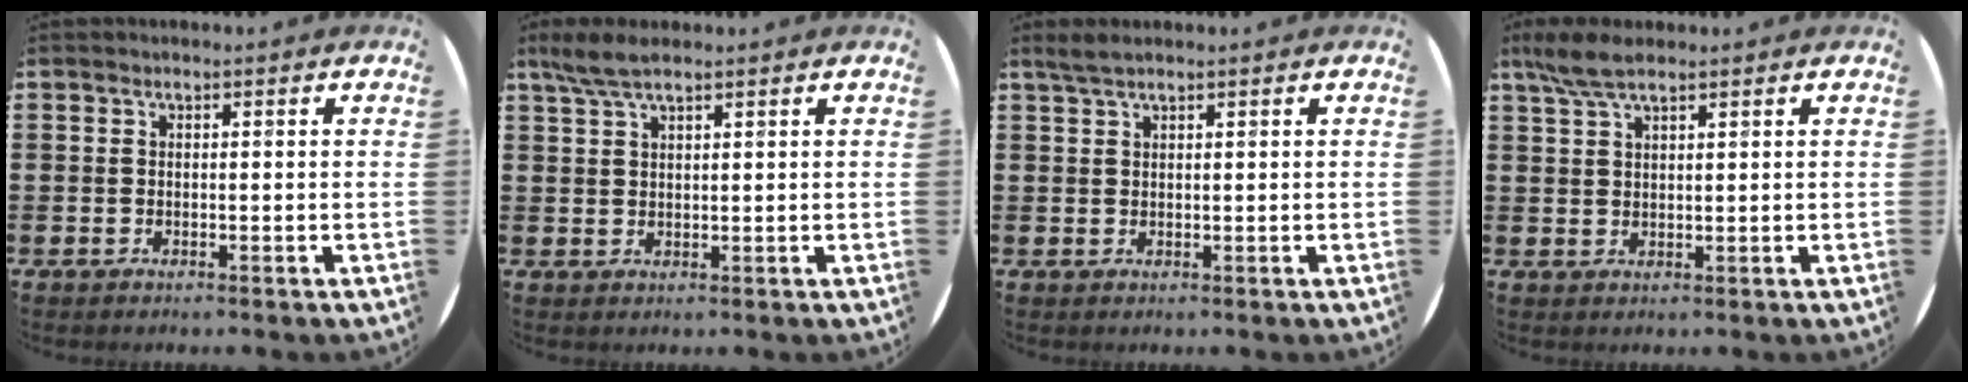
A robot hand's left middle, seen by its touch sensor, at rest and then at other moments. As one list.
[{"total": 3.7, "force": [2.7, 0.8, 2.4], "torque": [-0.052, 0.005, 0.049]}, {"total": 1.7, "force": [1.4, 0.2, 0.9], "torque": [-0.020, 0.003, 0.025]}, {"total": 4.6, "force": [3.4, 1.1, 2.8], "torque": [-0.063, 0.001, 0.062]}]